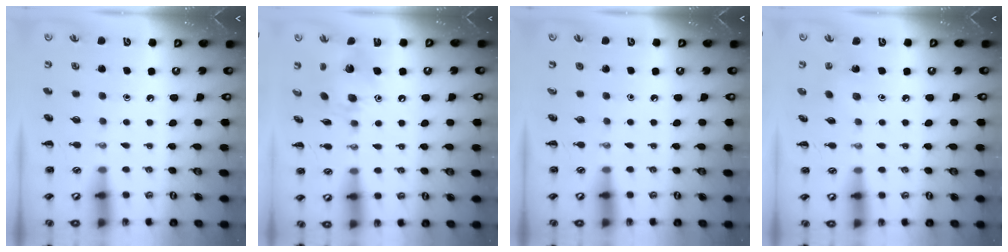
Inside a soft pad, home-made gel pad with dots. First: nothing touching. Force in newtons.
{"total": 9.4, "press": 9.4, "slide": 0.1}
{"total": 0.0}
{"total": 4.4, "press": 4.2, "slide": 1.2}